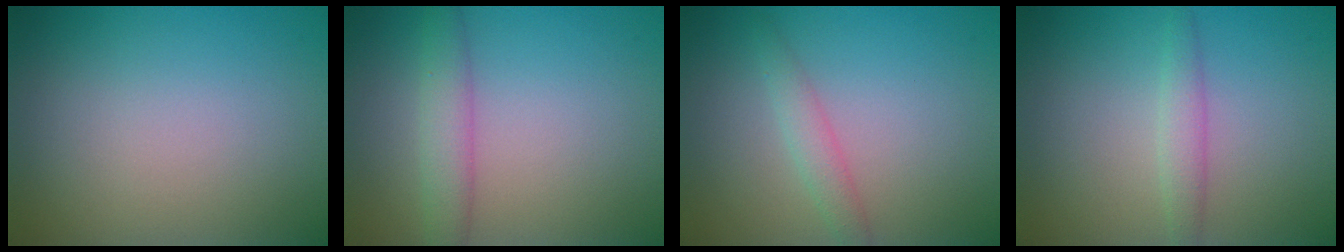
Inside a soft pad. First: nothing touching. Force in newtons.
{"total": 2.9, "press": 2.9, "slide": 0.1}
{"total": 1.8, "press": 1.8, "slide": 0.0}
{"total": 1.8, "press": 1.8, "slide": 0.1}